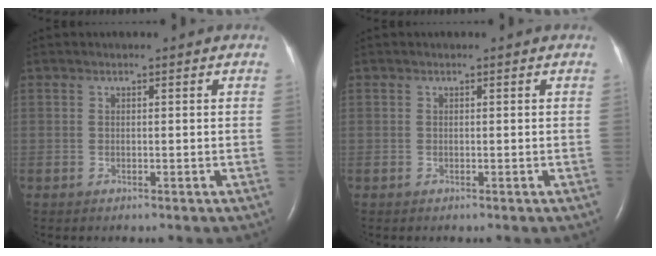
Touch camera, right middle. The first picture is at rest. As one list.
[{"total": 0.0}]